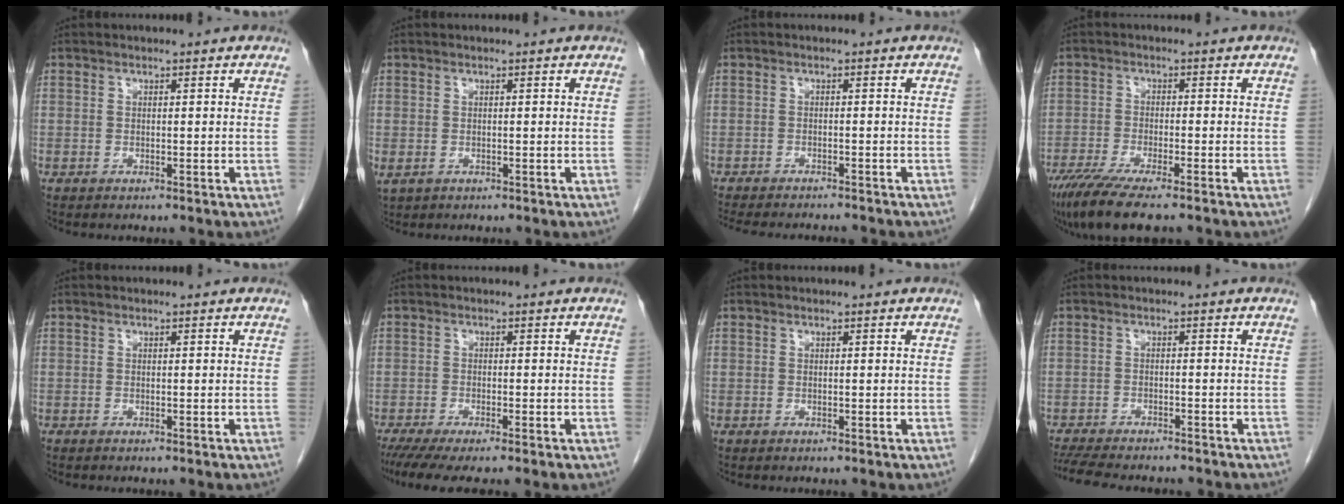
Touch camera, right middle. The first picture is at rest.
{"total": 1.7, "force": [-0.4, 1.2, 1.2], "torque": [-0.034, -0.006, 0.004]}
{"total": 11.3, "force": [-10.3, 2.0, 4.3], "torque": [-0.068, -0.012, -0.134]}
{"total": 10.0, "force": [-7.7, 1.1, 6.3], "torque": [-0.103, -0.024, -0.127]}
{"total": 0.0}
{"total": 6.7, "force": [-5.3, 0.4, 4.1], "torque": [-0.057, -0.015, -0.085]}
{"total": 0.0}
{"total": 12.3, "force": [-10.9, 2.5, 5.1], "torque": [-0.092, -0.014, -0.152]}